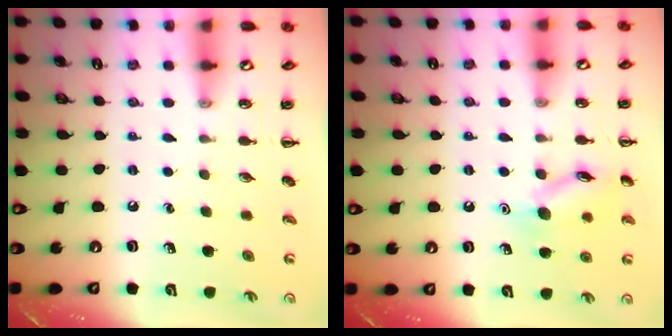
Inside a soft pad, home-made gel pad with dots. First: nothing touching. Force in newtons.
{"total": 11.0, "press": 11.0, "slide": 0.5}